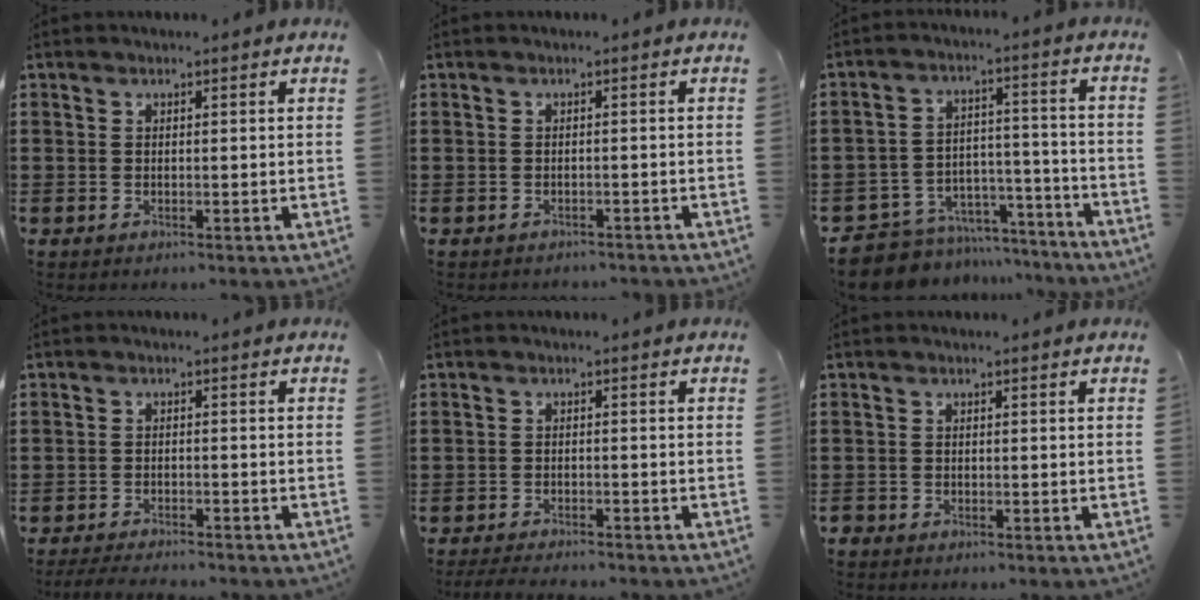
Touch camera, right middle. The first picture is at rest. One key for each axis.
{"total": 1.0, "fx": -1.0, "fy": 0.1, "fz": 0.0, "tx": -0.005, "ty": -0.001, "tz": -0.022}
{"total": 8.4, "fx": -7.8, "fy": 3.0, "fz": 0.9, "tx": -0.018, "ty": 0.025, "tz": -0.149}
{"total": 2.8, "fx": -2.8, "fy": 0.1, "fz": 0.6, "tx": -0.020, "ty": -0.004, "tz": -0.058}
{"total": 2.5, "fx": -2.5, "fy": 0.1, "fz": 0.5, "tx": -0.018, "ty": -0.005, "tz": -0.052}
{"total": 0.8, "fx": -0.7, "fy": 0.5, "fz": 0.1, "tx": -0.003, "ty": 0.001, "tz": -0.015}